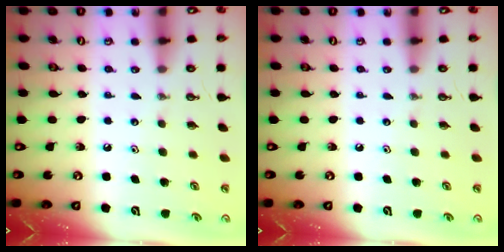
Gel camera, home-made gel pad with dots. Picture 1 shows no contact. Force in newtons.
{"total": 0.0}